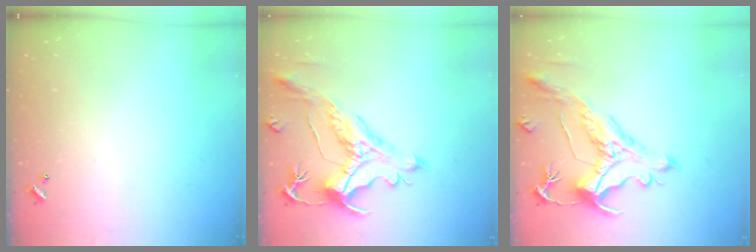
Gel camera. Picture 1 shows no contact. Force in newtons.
{"total": 1.7, "press": 0.9, "slide": 1.4}
{"total": 1.7, "press": 0.9, "slide": 1.4}